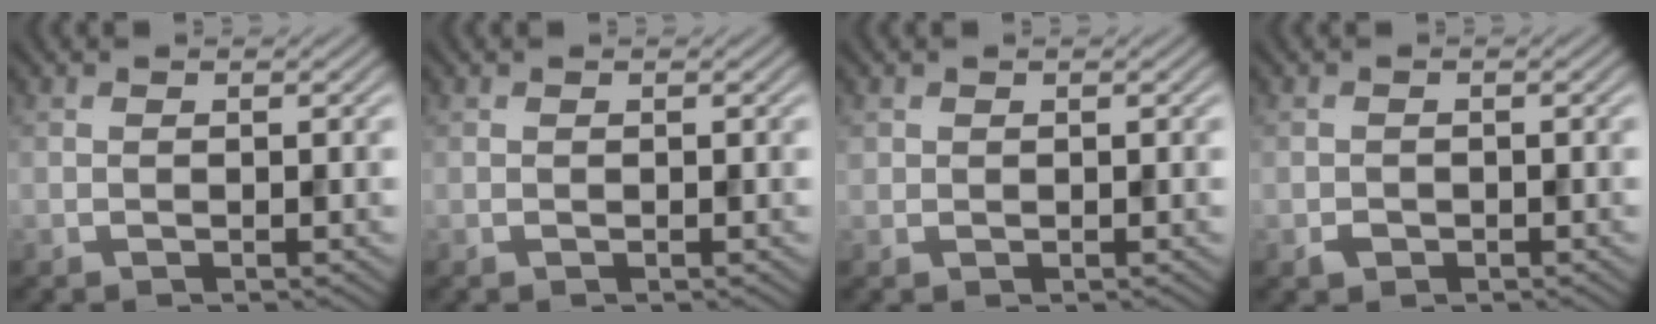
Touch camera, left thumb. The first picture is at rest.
{"total": 0.0}
{"total": 0.7, "force": [0.5, 0.5, 0.0], "torque": [0.000, -0.002, 0.011]}
{"total": 1.1, "force": [-0.6, 0.9, 0.3], "torque": [-0.004, -0.004, -0.013]}